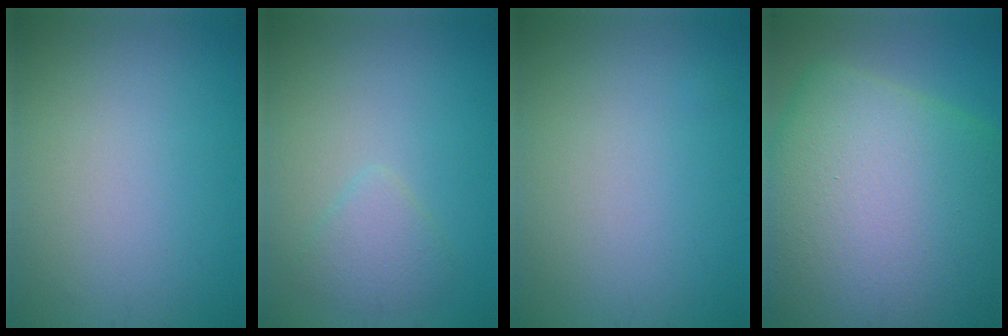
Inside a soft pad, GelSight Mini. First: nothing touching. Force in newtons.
{"total": 2.0, "press": 2.0, "slide": 0.2}
{"total": 0.0}
{"total": 19.1, "press": 19.1, "slide": 1.1}